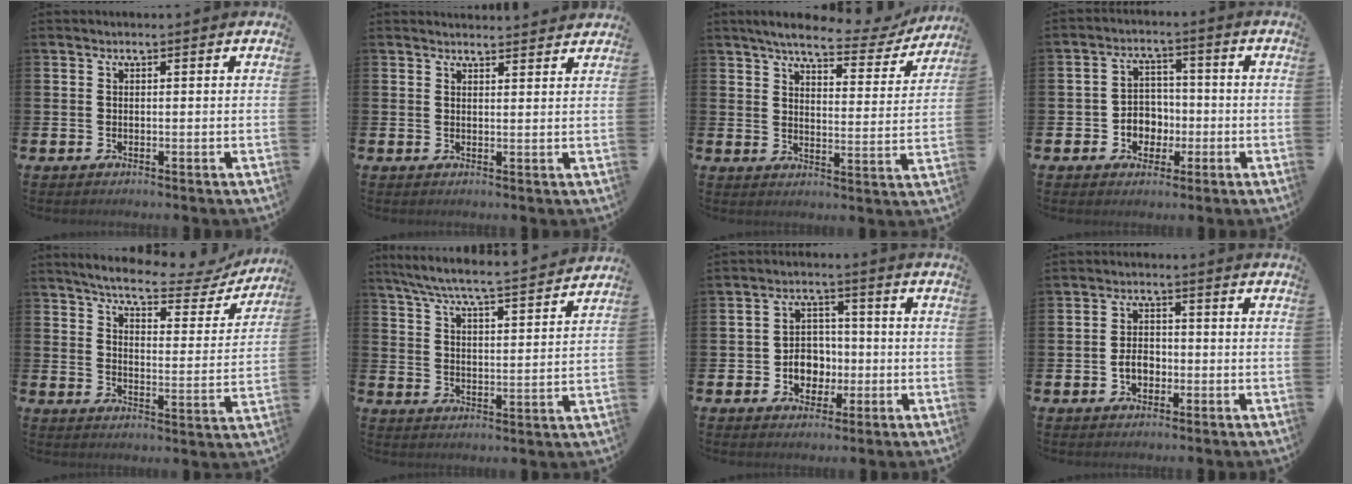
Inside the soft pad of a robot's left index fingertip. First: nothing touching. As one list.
[{"total": 2.2, "force": [2.2, 0.1, -0.1], "torque": [0.008, -0.016, 0.037]}, {"total": 6.0, "force": [5.3, 1.3, 2.6], "torque": [-0.060, -0.033, 0.084]}, {"total": 4.1, "force": [-0.9, 3.8, 1.2], "torque": [-0.028, 0.002, -0.026]}, {"total": 6.5, "force": [5.7, 1.4, 2.8], "torque": [-0.074, -0.033, 0.091]}, {"total": 7.1, "force": [6.6, 0.1, 2.5], "torque": [-0.075, -0.047, 0.114]}, {"total": 4.7, "force": [-1.2, 4.1, 2.0], "torque": [-0.031, 0.003, -0.031]}, {"total": 3.2, "force": [-1.1, 2.3, 2.0], "torque": [-0.029, -0.001, -0.024]}]